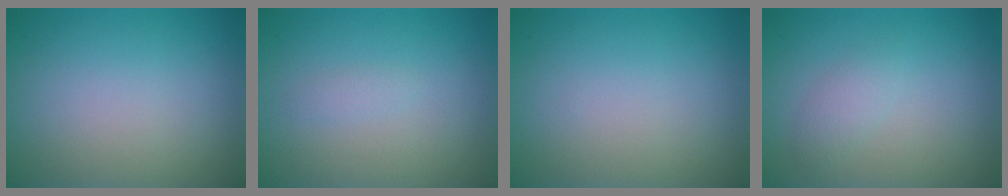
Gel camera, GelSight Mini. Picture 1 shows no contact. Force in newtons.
{"total": 0.6, "press": 0.6, "slide": 0.0}
{"total": 0.0}
{"total": 1.4, "press": 1.4, "slide": 0.1}